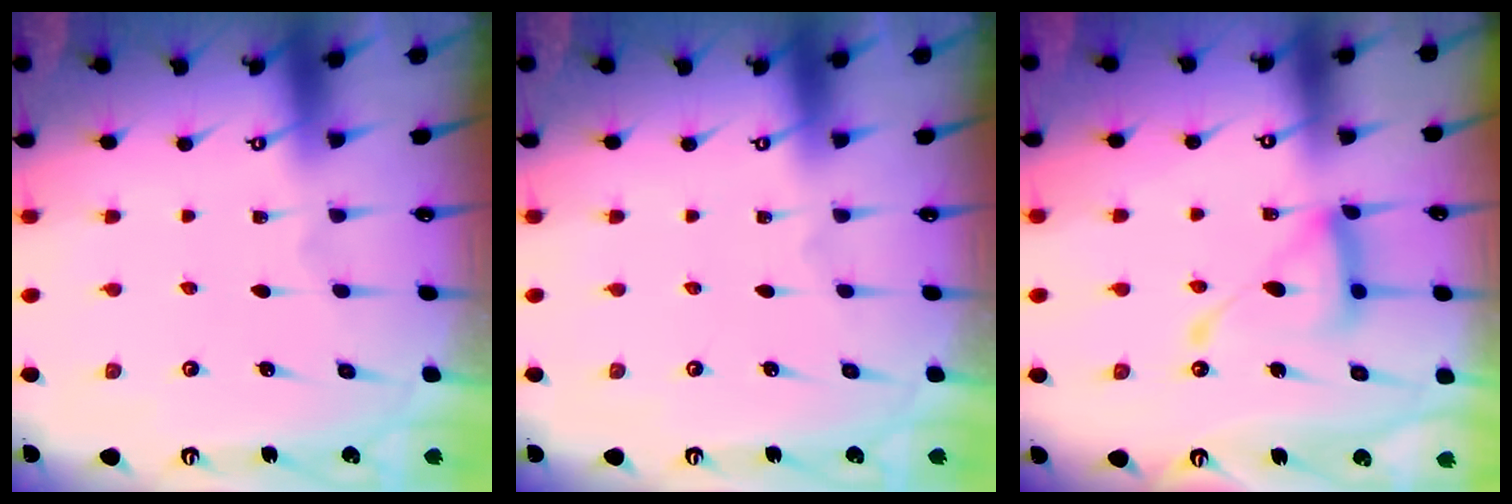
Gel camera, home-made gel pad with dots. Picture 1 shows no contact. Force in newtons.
{"total": 0.0}
{"total": 13.9, "press": 13.8, "slide": 1.0}